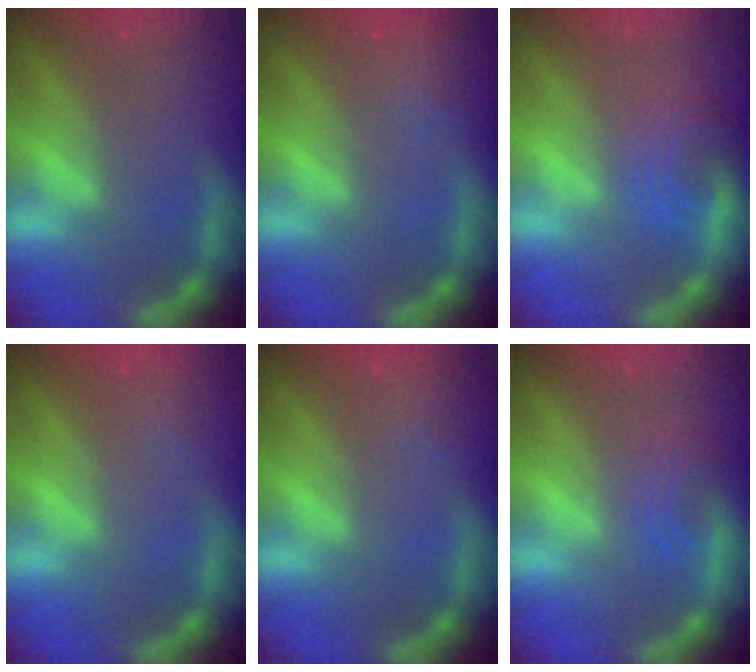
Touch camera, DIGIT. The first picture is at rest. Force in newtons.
{"total": 2.4}
{"total": 5.1}
{"total": 0.9}
{"total": 1.4}
{"total": 2.9}